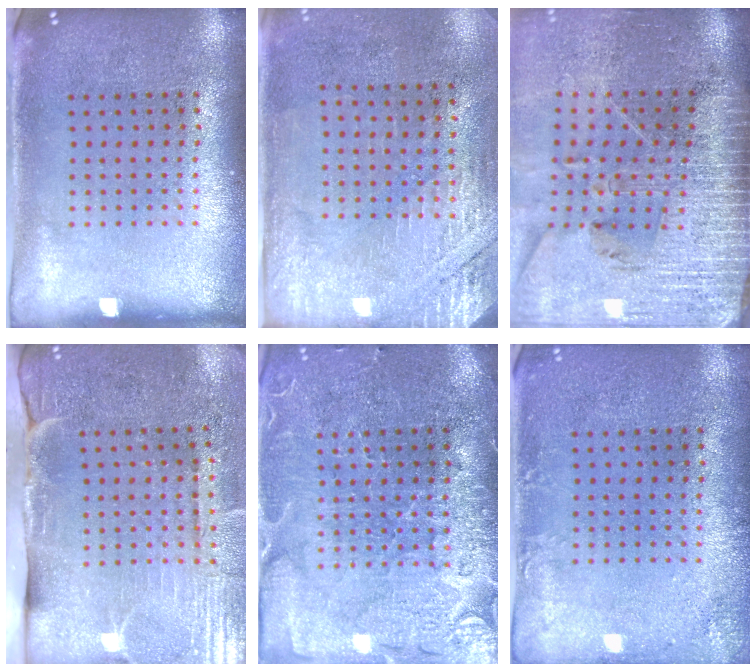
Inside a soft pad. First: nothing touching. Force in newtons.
{"total": 2.7, "press": 2.4, "slide": 1.2}
{"total": 4.0, "press": 3.4, "slide": 2.0}
{"total": 4.5, "press": 3.8, "slide": 2.4}
{"total": 3.6, "press": 3.4, "slide": 1.2}
{"total": 1.6, "press": 1.6, "slide": 0.1}